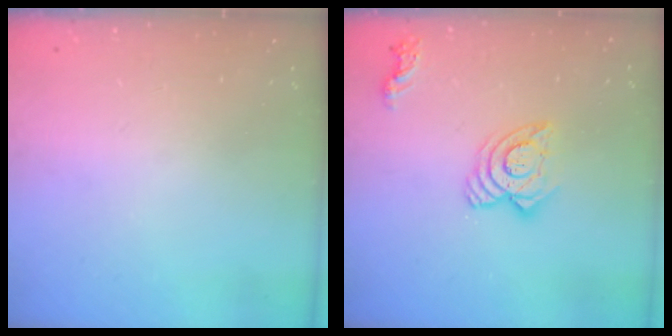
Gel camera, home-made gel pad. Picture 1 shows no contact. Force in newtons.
{"total": 11.0, "press": 10.9, "slide": 1.0}